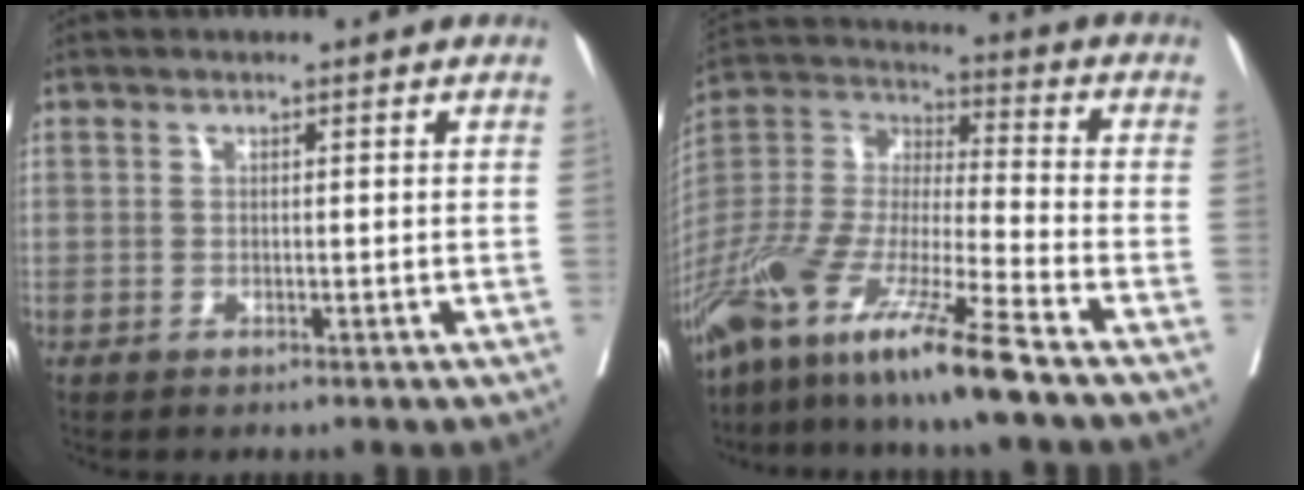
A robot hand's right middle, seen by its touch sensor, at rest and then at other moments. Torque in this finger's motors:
{"motor_torque": [1.18, -0.96, 0.94, 0.21]}